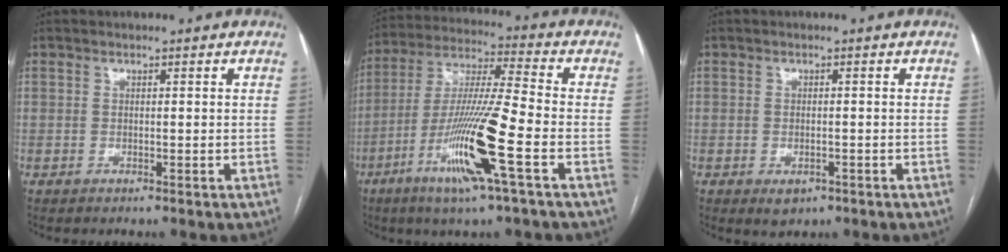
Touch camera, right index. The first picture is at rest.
{"total": 15.6, "force": [-6.2, -0.3, 14.3], "torque": [-0.288, -0.018, -0.119]}
{"total": 2.5, "force": [-1.3, 1.5, 1.6], "torque": [-0.023, -0.002, -0.007]}